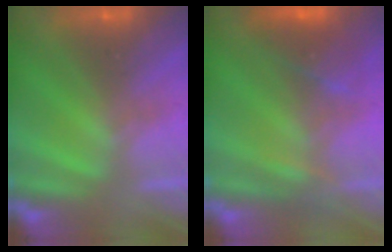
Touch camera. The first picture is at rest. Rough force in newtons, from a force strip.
{"total": 3.5}